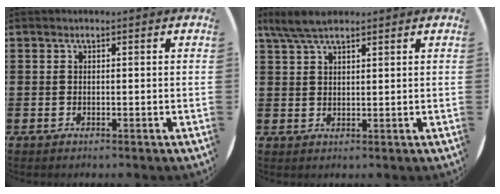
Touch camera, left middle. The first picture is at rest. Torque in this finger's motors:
{"motor_torque": [0.56, -0.43, 0.10, 0.04]}